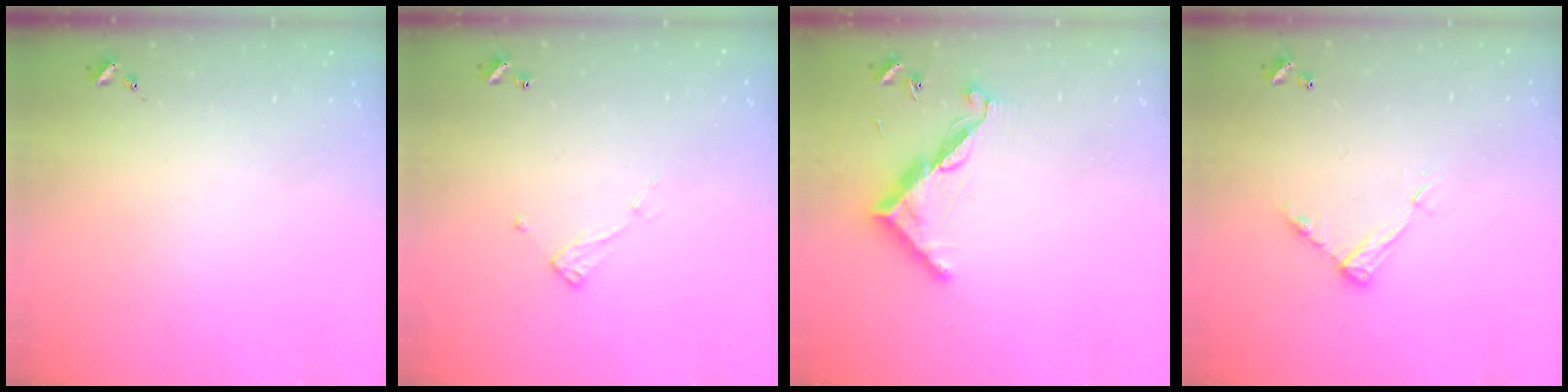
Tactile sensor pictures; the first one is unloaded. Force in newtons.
{"total": 6.9, "press": 6.9, "slide": 0.3}
{"total": 10.7, "press": 10.7, "slide": 0.4}
{"total": 9.2, "press": 9.2, "slide": 0.1}